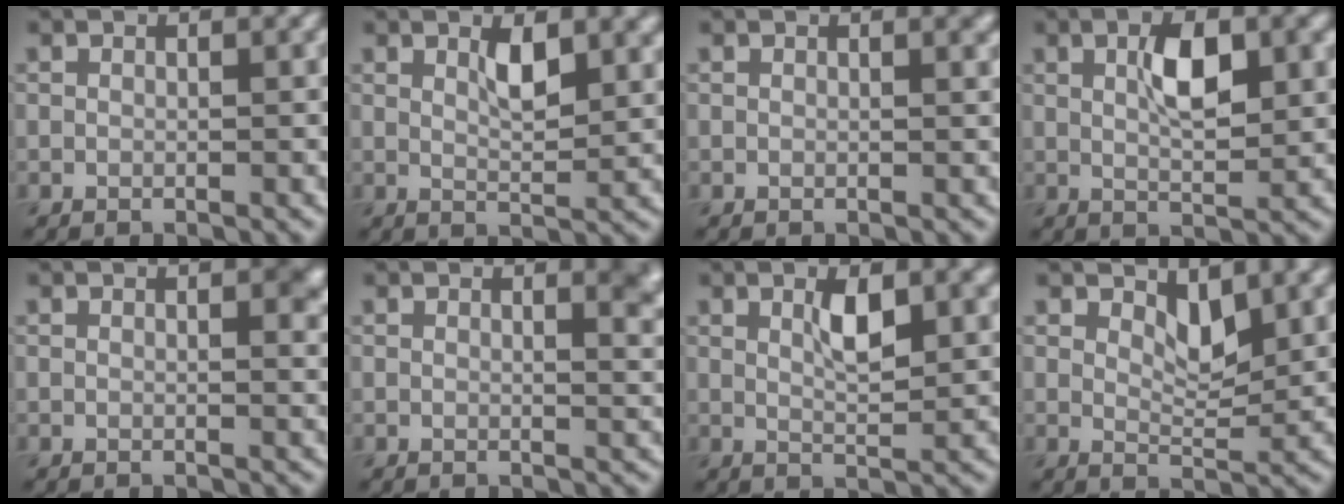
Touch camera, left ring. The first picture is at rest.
{"total": 3.0, "force": [1.4, 0.9, 2.5], "torque": [-0.044, -0.002, 0.024]}
{"total": 1.1, "force": [0.6, 0.4, 0.9], "torque": [-0.004, 0.003, 0.008]}
{"total": 4.8, "force": [1.2, 1.9, 4.2], "torque": [-0.078, 0.004, 0.021]}
{"total": 2.0, "force": [0.9, 0.6, 1.7], "torque": [-0.012, 0.000, 0.013]}
{"total": 2.8, "force": [1.6, 1.1, 2.1], "torque": [-0.009, 0.001, 0.019]}
{"total": 3.4, "force": [1.3, 1.0, 2.9], "torque": [-0.053, 0.000, 0.023]}
{"total": 3.1, "force": [1.9, 1.3, 2.1], "torque": [-0.039, -0.010, 0.031]}